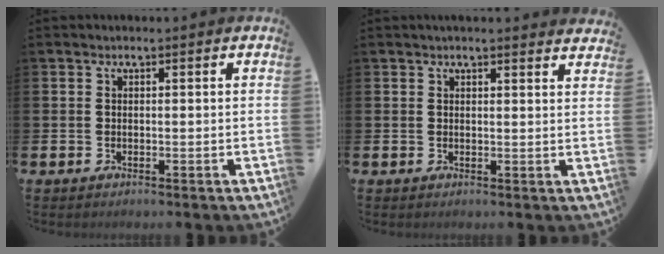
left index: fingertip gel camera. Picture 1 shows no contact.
{"total": 1.9, "force": [1.9, -0.1, 0.1], "torque": [0.000, -0.010, 0.034]}